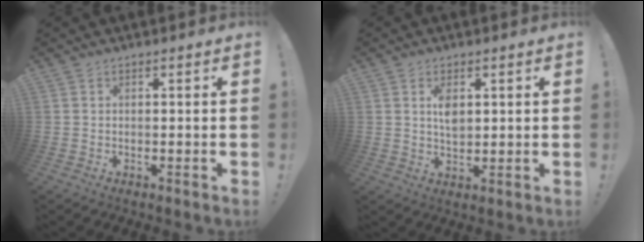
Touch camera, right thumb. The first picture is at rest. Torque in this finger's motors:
{"motor_torque": [0.85, 0.23, -0.05, 0.01, 0.01]}